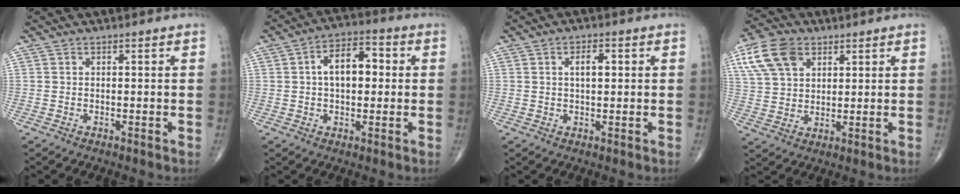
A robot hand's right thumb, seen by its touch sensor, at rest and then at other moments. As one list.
[{"total": 8.9, "force": [1.0, 5.1, 7.2], "torque": [-0.103, 0.018, 0.010]}, {"total": 3.2, "force": [0.8, 1.5, 2.8], "torque": [-0.047, -0.002, 0.012]}, {"total": 11.3, "force": [5.2, 7.3, 6.8], "torque": [-0.125, -0.002, 0.101]}]